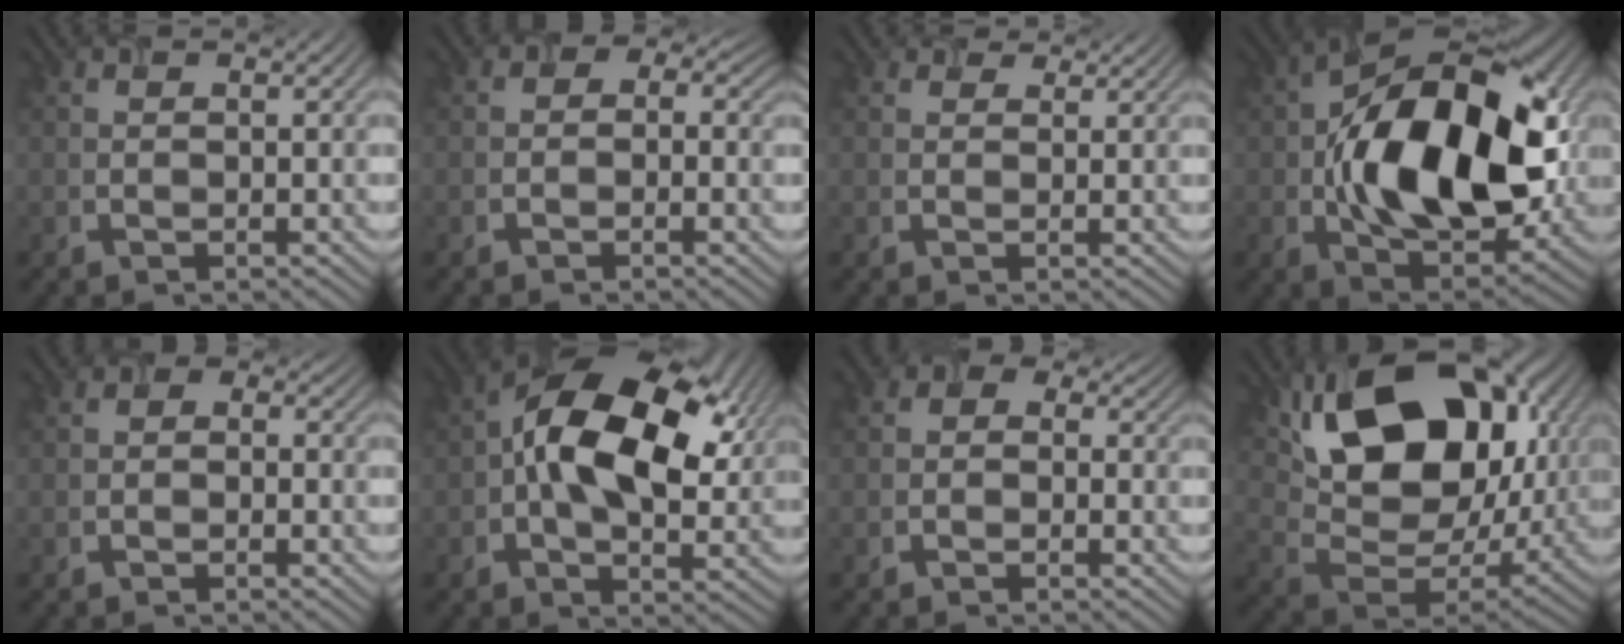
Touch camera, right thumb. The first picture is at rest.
{"total": 1.8, "force": [-0.6, 1.4, 0.8], "torque": [-0.014, 0.002, -0.016]}
{"total": 2.1, "force": [1.6, 1.2, 0.6], "torque": [-0.017, 0.000, 0.023]}
{"total": 17.3, "force": [0.0, 10.2, 14.0], "torque": [-0.247, -0.003, 0.003]}
{"total": 1.4, "force": [-0.8, 1.0, 0.5], "torque": [-0.009, 0.003, -0.021]}
{"total": 16.0, "force": [3.5, 9.2, 12.6], "torque": [-0.215, 0.016, 0.050]}
{"total": 2.1, "force": [-0.4, 1.8, 1.1], "torque": [-0.019, 0.006, -0.016]}
{"total": 18.6, "force": [7.2, 11.6, 12.6], "torque": [-0.222, 0.015, 0.126]}